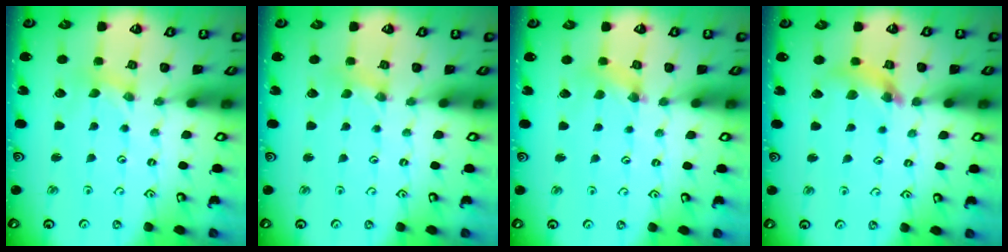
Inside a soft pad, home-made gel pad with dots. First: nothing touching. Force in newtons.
{"total": 0.0}
{"total": 1.6, "press": 1.6, "slide": 0.2}
{"total": 10.9, "press": 10.8, "slide": 1.3}